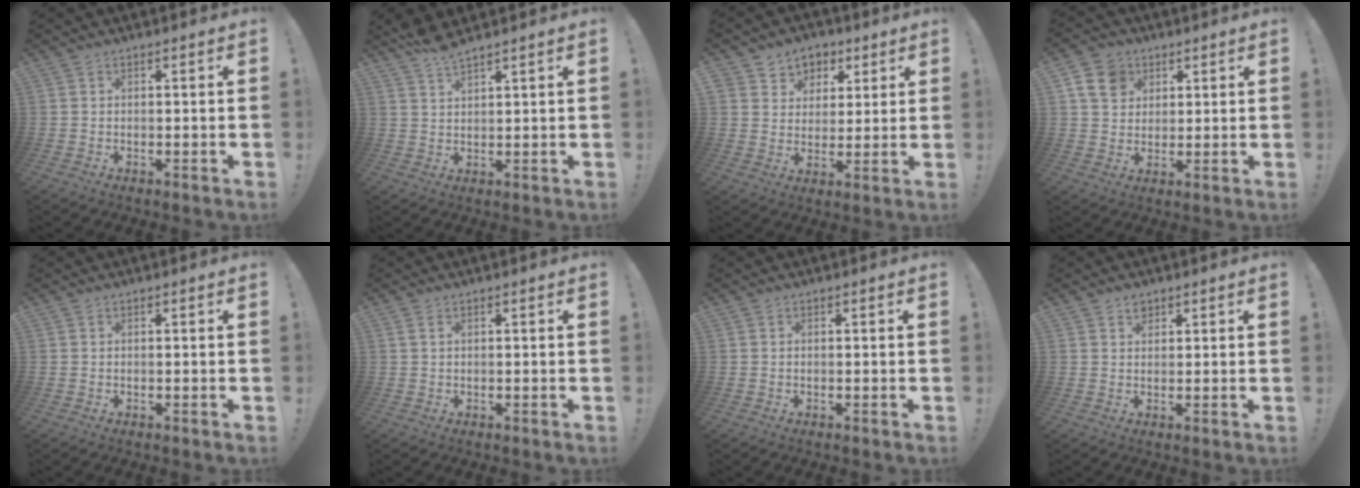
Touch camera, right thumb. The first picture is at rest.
{"total": 4.3, "force": [3.9, 0.5, 1.9], "torque": [-0.037, -0.022, 0.069]}
{"total": 7.1, "force": [2.7, 6.5, 1.0], "torque": [-0.006, -0.022, 0.055]}
{"total": 9.8, "force": [4.4, 7.7, 4.0], "torque": [-0.058, -0.015, 0.089]}
{"total": 0.0}
{"total": 1.0, "force": [0.5, 0.4, 0.8], "torque": [-0.018, 0.003, 0.008]}
{"total": 0.0}
{"total": 2.3, "force": [1.6, 1.6, 0.5], "torque": [0.005, -0.009, 0.025]}